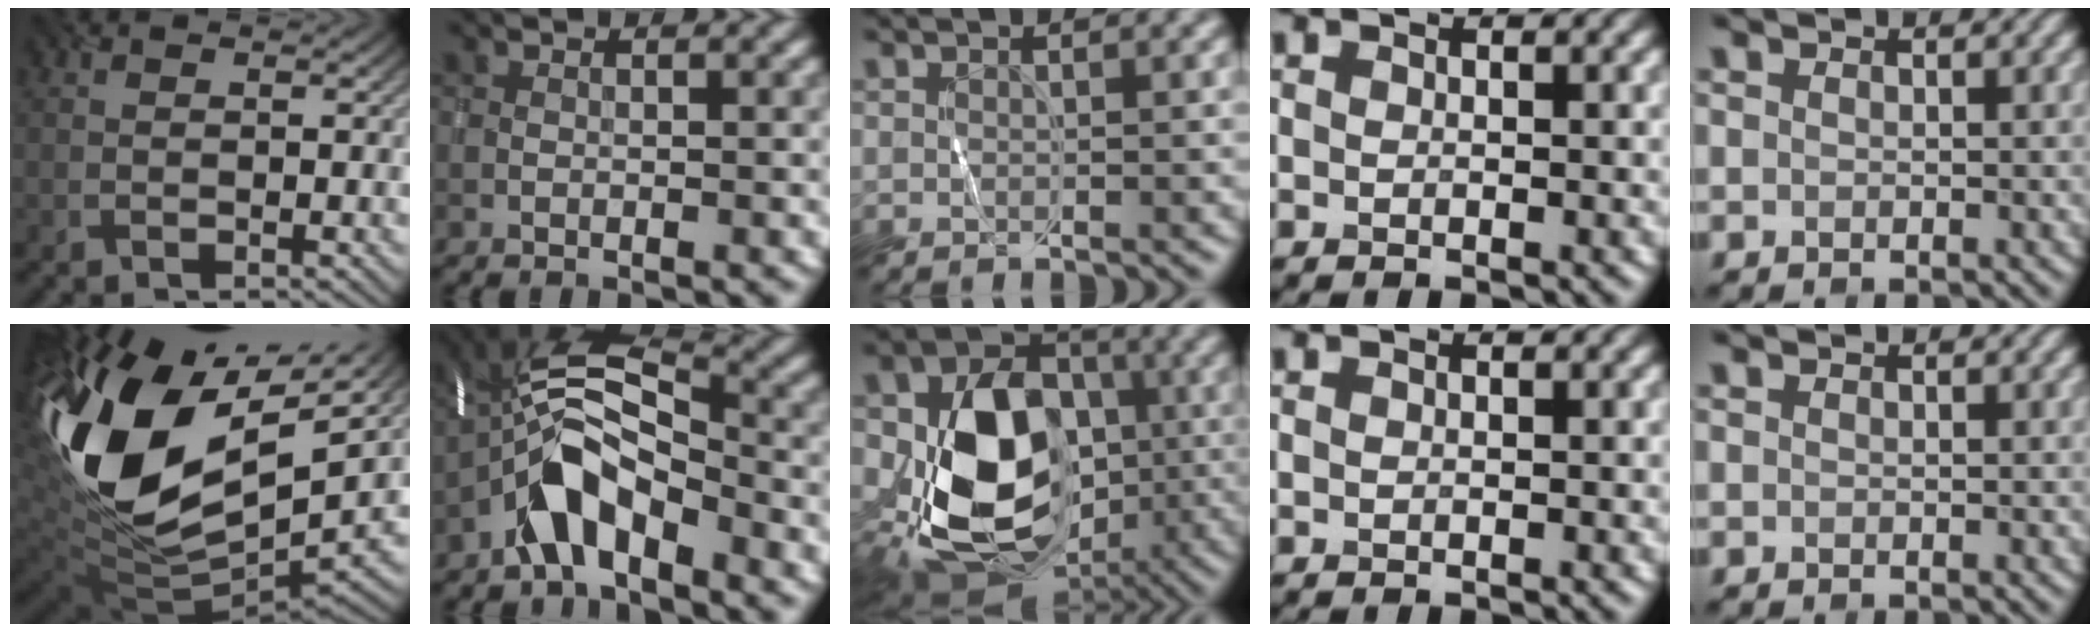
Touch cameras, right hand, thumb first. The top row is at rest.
{"thumb": {"total": 18.5, "force": [5.4, 11.1, 13.9], "torque": [-0.319, -0.003, 0.094]}, "index": {"total": 6.8, "force": [-3.2, 2.8, 5.3], "torque": [-0.103, 0.016, -0.071]}, "middle": {"total": 13.4, "force": [-3.0, 9.6, 8.9], "torque": [-0.149, -0.014, -0.049]}}